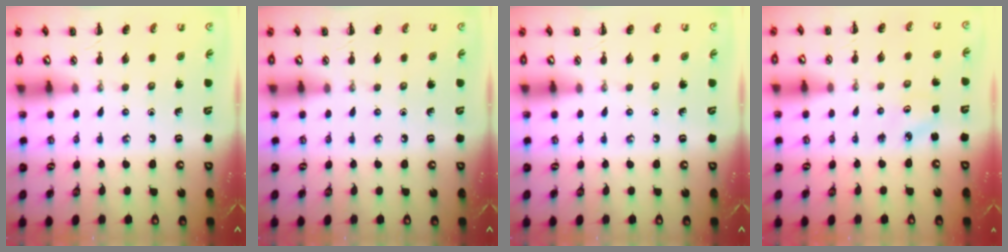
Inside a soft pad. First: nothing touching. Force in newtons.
{"total": 0.0}
{"total": 0.0}
{"total": 2.7, "press": 2.6, "slide": 0.8}